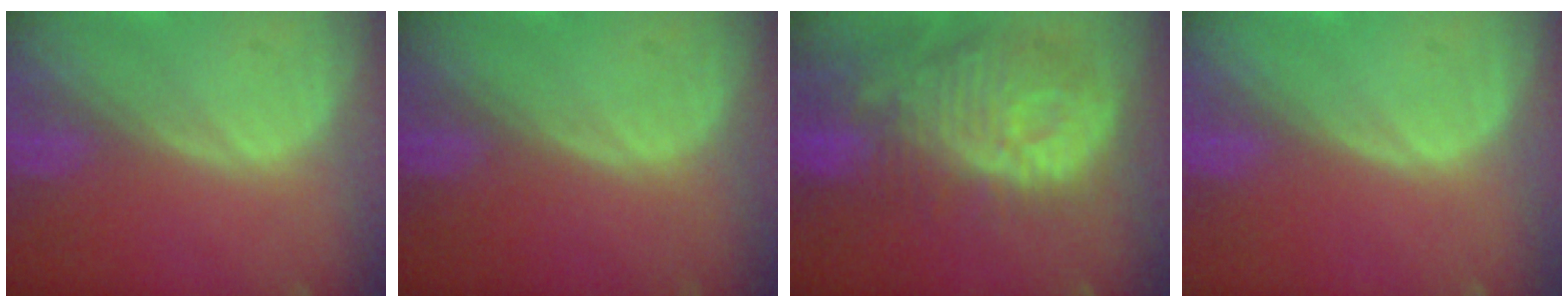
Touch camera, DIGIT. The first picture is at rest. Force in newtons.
{"total": 0.0}
{"total": 12.5, "press": 11.1, "slide": 5.6}
{"total": 0.0}